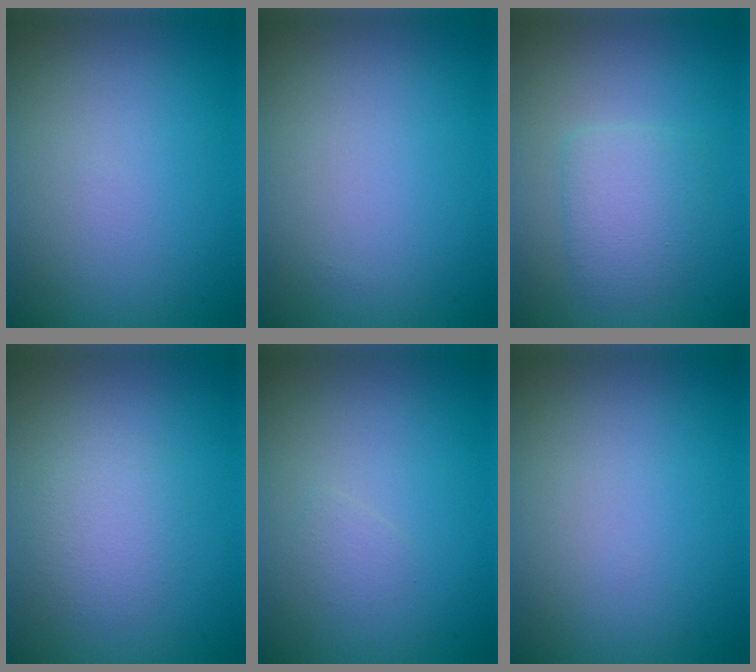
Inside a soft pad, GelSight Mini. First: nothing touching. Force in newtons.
{"total": 0.0}
{"total": 2.6, "press": 2.6, "slide": 0.2}
{"total": 2.3, "press": 2.3, "slide": 0.1}
{"total": 0.8, "press": 0.8, "slide": 0.1}
{"total": 0.0}